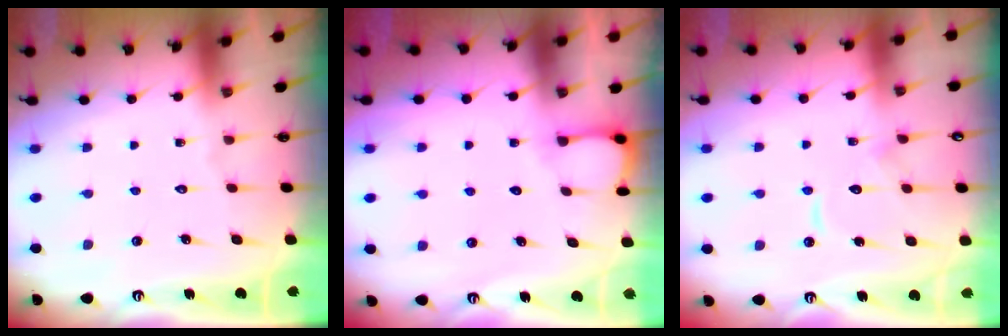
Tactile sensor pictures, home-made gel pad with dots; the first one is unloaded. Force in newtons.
{"total": 2.7, "press": 2.7, "slide": 0.3}
{"total": 9.0, "press": 9.0, "slide": 0.7}